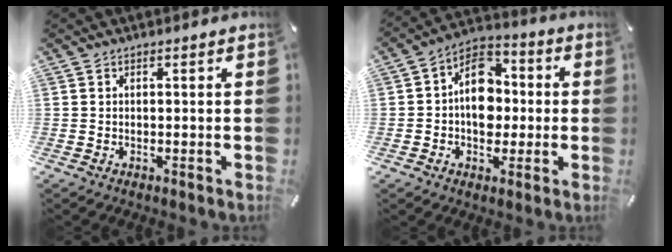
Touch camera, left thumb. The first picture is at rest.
{"total": 11.7, "force": [-0.9, 9.0, 7.4], "torque": [-0.118, 0.015, -0.015]}